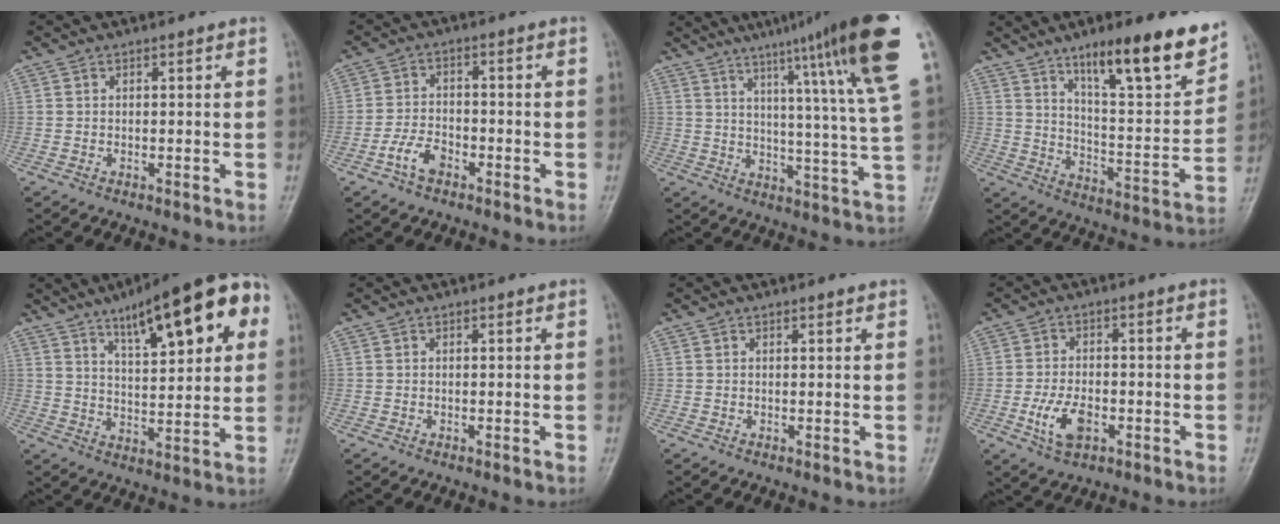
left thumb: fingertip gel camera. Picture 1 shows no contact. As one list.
[{"total": 5.2, "force": [-3.1, 2.9, 3.0], "torque": [-0.054, 0.023, -0.061]}, {"total": 22.0, "force": [12.6, 0.8, 18.1], "torque": [-0.245, -0.046, 0.168]}, {"total": 17.8, "force": [11.8, 3.9, 12.7], "torque": [-0.159, -0.069, 0.193]}, {"total": 19.6, "force": [8.9, 6.3, 16.3], "torque": [-0.198, -0.011, 0.127]}, {"total": 0.0}, {"total": 0.6, "force": [0.5, 0.2, 0.3], "torque": [-0.006, -0.002, 0.006]}, {"total": 7.0, "force": [-2.5, 4.0, 5.2], "torque": [-0.099, 0.010, -0.044]}]